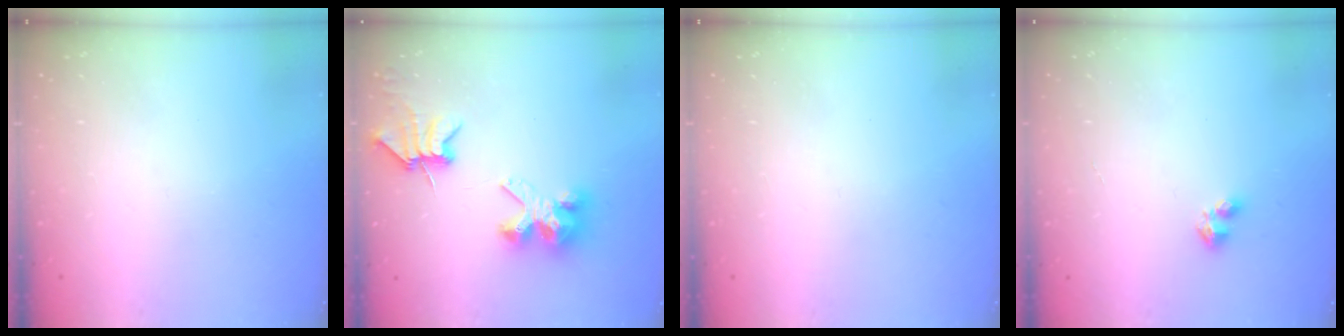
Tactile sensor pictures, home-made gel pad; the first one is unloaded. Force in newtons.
{"total": 7.0, "press": 6.9, "slide": 0.6}
{"total": 0.0}
{"total": 3.2, "press": 3.2, "slide": 0.5}